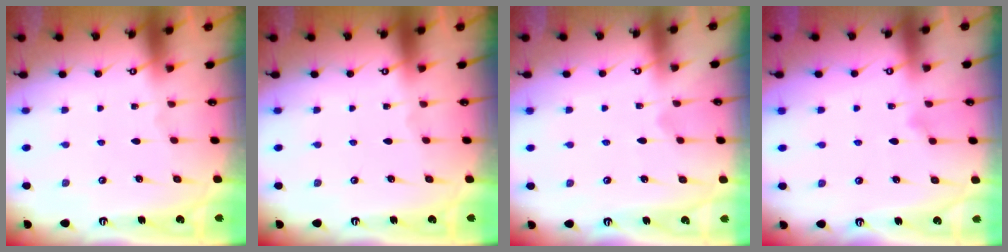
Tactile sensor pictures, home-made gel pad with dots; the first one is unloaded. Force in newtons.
{"total": 0.0}
{"total": 6.7, "press": 6.7, "slide": 0.4}
{"total": 6.8, "press": 6.5, "slide": 1.8}